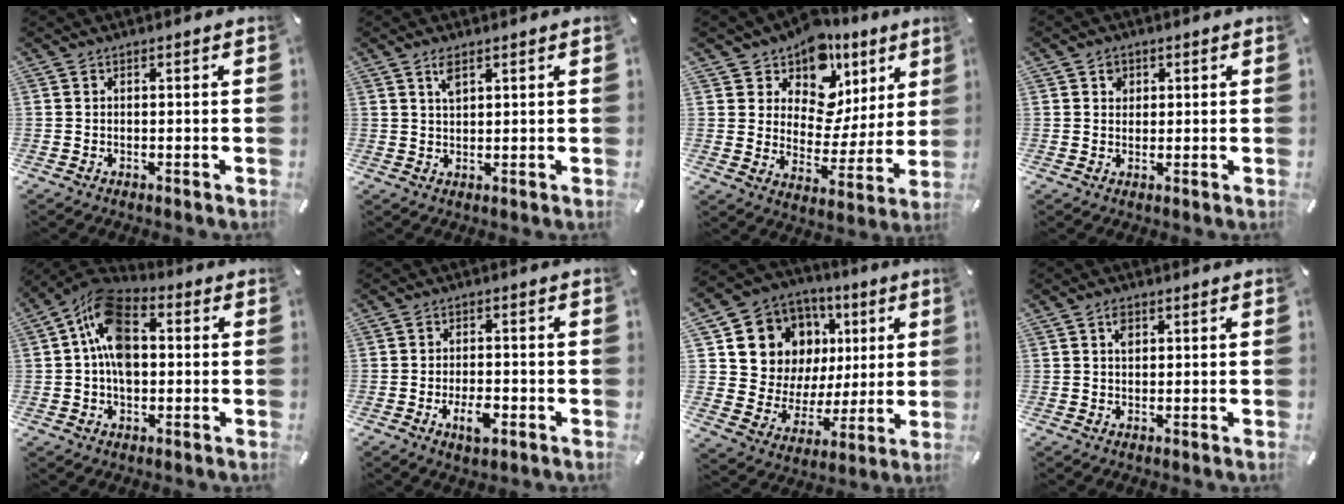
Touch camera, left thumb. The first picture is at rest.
{"total": 2.8, "force": [1.8, 1.0, 1.9], "torque": [-0.043, 0.003, 0.031]}
{"total": 11.9, "force": [7.8, 8.4, 3.5], "torque": [-0.059, -0.073, 0.142]}
{"total": 2.5, "force": [0.8, 2.3, 0.7], "torque": [-0.001, -0.001, 0.010]}
{"total": 13.3, "force": [1.4, 8.8, 9.8], "torque": [-0.197, 0.005, 0.024]}
{"total": 5.4, "force": [-2.2, 2.7, 4.1], "torque": [-0.076, 0.009, -0.039]}
{"total": 12.9, "force": [5.9, 11.1, 2.8], "torque": [-0.063, -0.051, 0.127]}
{"total": 2.2, "force": [1.0, 1.4, 1.4], "torque": [-0.015, -0.004, 0.014]}